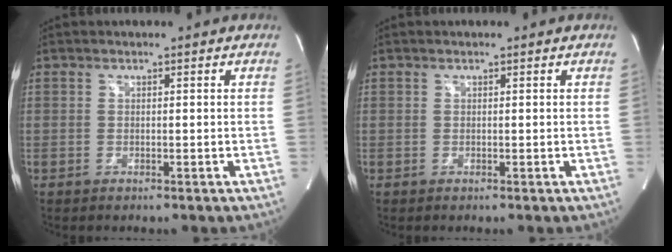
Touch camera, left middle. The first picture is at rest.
{"total": 0.0}